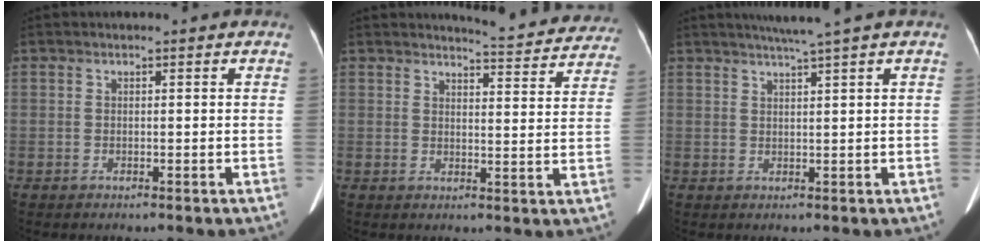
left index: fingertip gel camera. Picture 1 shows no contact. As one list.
[{"total": 11.1, "force": [10.8, 1.3, 1.8], "torque": [-0.010, -0.032, 0.109]}, {"total": 3.9, "force": [3.0, -1.2, 2.3], "torque": [-0.038, 0.005, 0.053]}]